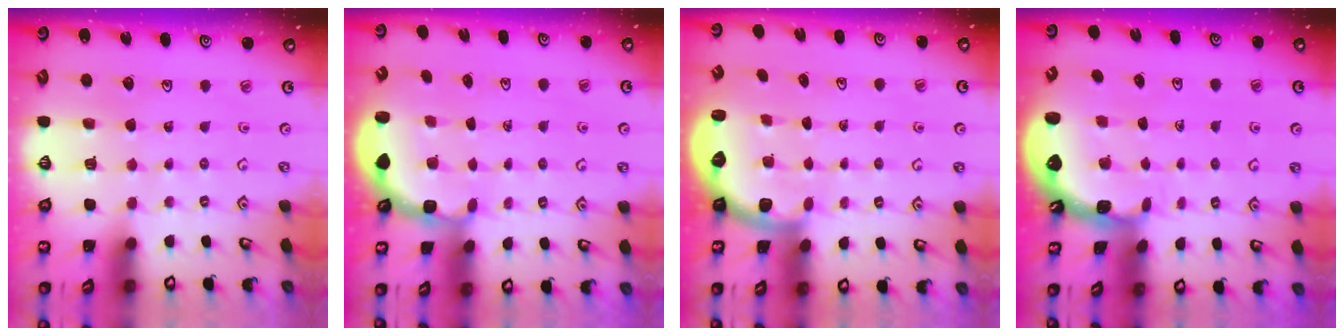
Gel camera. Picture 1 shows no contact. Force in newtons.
{"total": 2.7, "press": 2.4, "slide": 1.4}
{"total": 2.5, "press": 2.1, "slide": 1.4}
{"total": 1.0, "press": 1.0, "slide": 0.2}